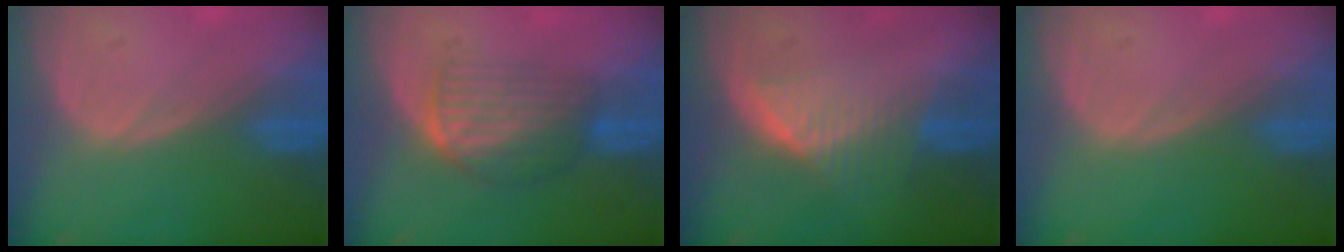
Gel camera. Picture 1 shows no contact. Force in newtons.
{"total": 7.0, "press": 5.8, "slide": 3.8}
{"total": 6.5, "press": 5.8, "slide": 2.9}
{"total": 0.0}